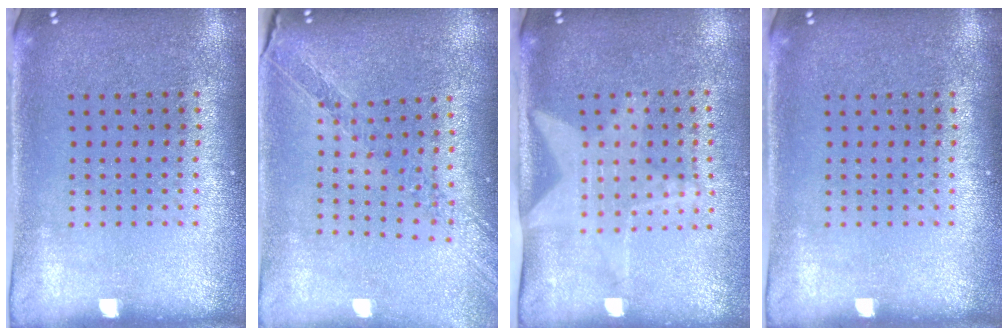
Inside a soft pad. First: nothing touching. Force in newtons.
{"total": 1.1, "press": 1.1, "slide": 0.2}
{"total": 2.1, "press": 1.6, "slide": 1.3}
{"total": 0.0}